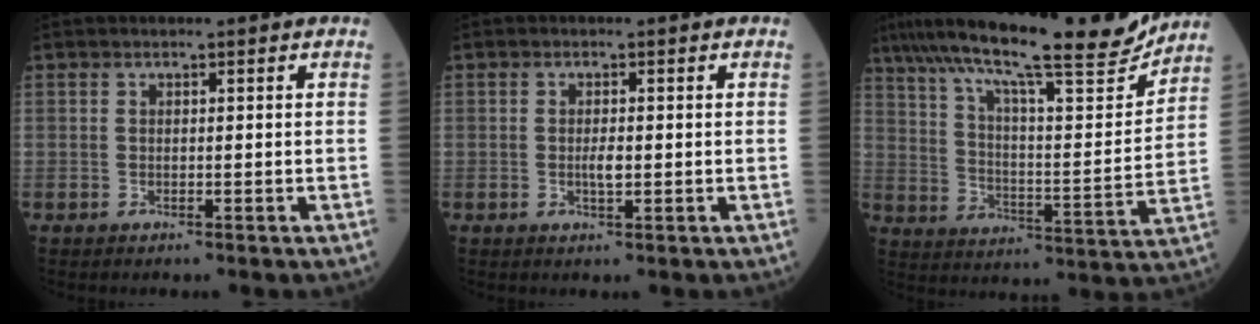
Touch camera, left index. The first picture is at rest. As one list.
[{"total": 1.8, "force": [-0.2, 0.5, 1.7], "torque": [-0.035, 0.000, -0.003]}, {"total": 21.6, "force": [18.2, 1.9, 11.4], "torque": [-0.198, -0.002, 0.276]}]